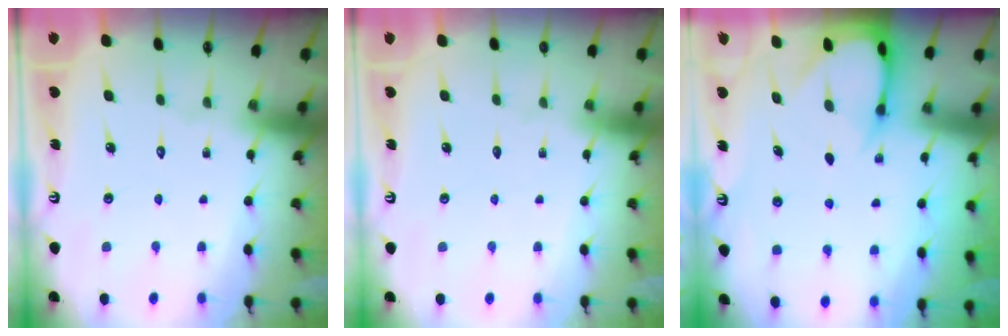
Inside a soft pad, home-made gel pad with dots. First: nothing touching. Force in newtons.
{"total": 0.0}
{"total": 4.2, "press": 4.1, "slide": 0.6}